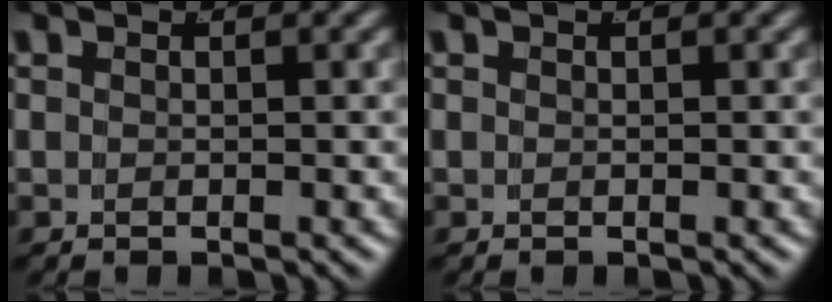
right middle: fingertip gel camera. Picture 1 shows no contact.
{"total": 0.0}